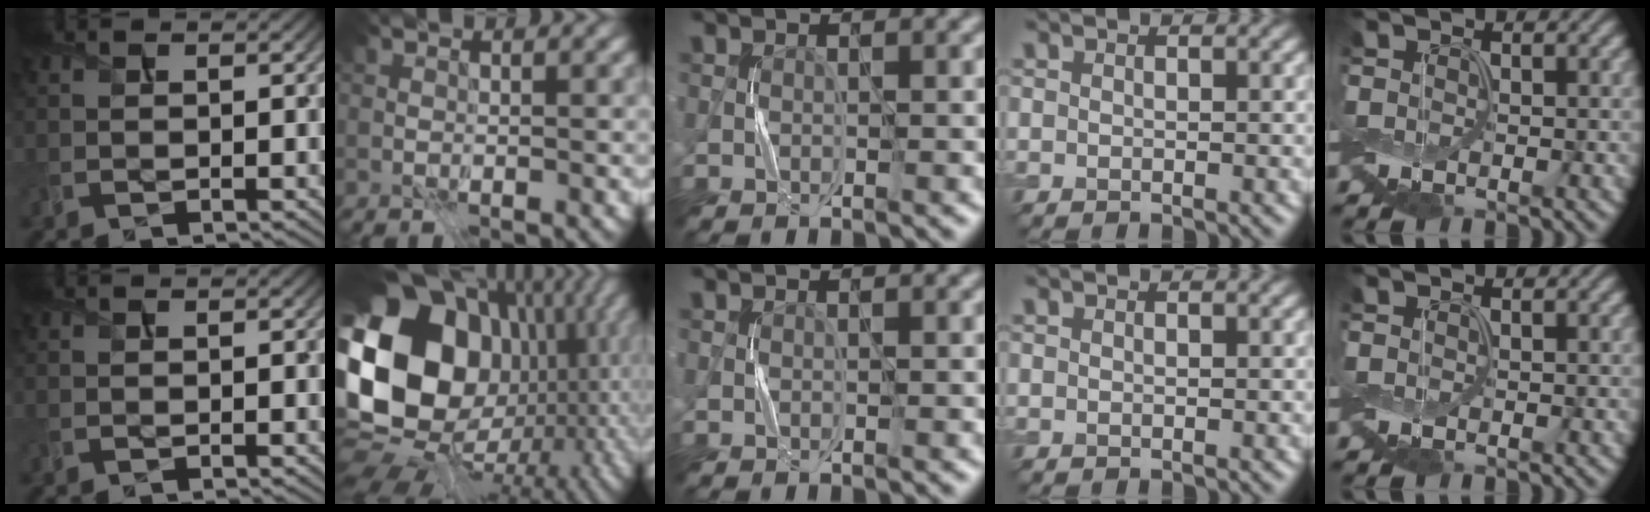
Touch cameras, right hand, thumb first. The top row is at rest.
{"index": {"total": 20.6, "force": [2.2, 15.6, 13.3], "torque": [-0.296, -0.010, 0.072]}}